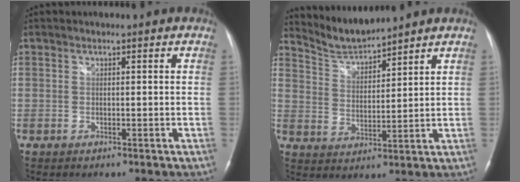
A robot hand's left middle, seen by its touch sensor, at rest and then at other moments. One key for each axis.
{"total": 6.1, "fx": 6.0, "fy": -0.5, "fz": 0.1, "tx": -0.011, "ty": -0.001, "tz": 0.127}